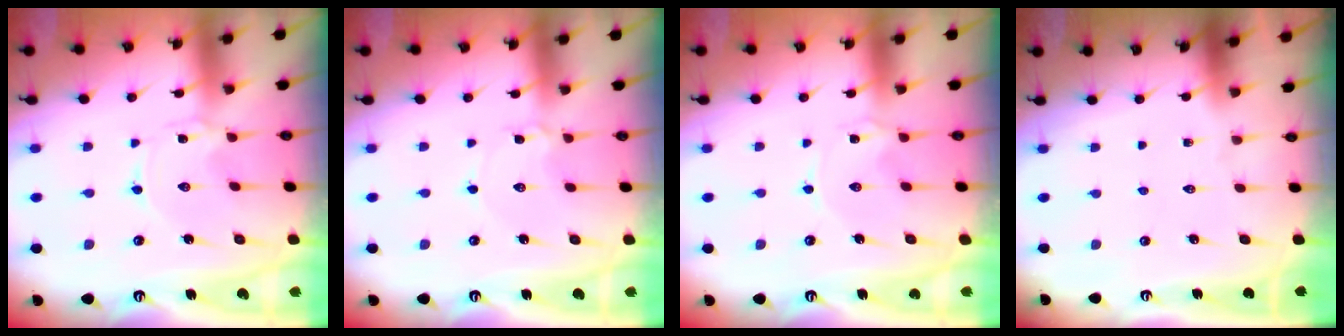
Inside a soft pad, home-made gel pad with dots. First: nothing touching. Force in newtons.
{"total": 2.0, "press": 2.0, "slide": 0.2}
{"total": 0.0}
{"total": 0.0}